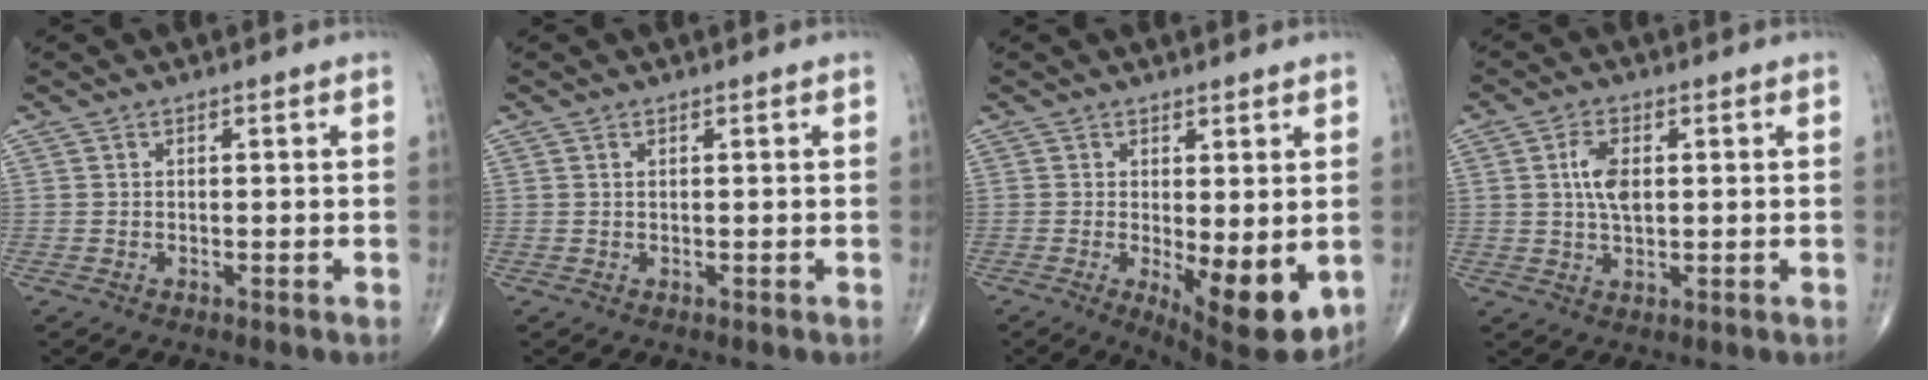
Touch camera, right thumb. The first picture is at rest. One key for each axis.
{"total": 0.0}
{"total": 10.8, "fx": -1.7, "fy": 3.7, "fz": 10.0, "tx": -0.133, "ty": -0.027, "tz": -0.014}
{"total": 5.5, "fx": 1.0, "fy": 2.9, "fz": 4.7, "tx": -0.092, "ty": 0.001, "tz": 0.017}